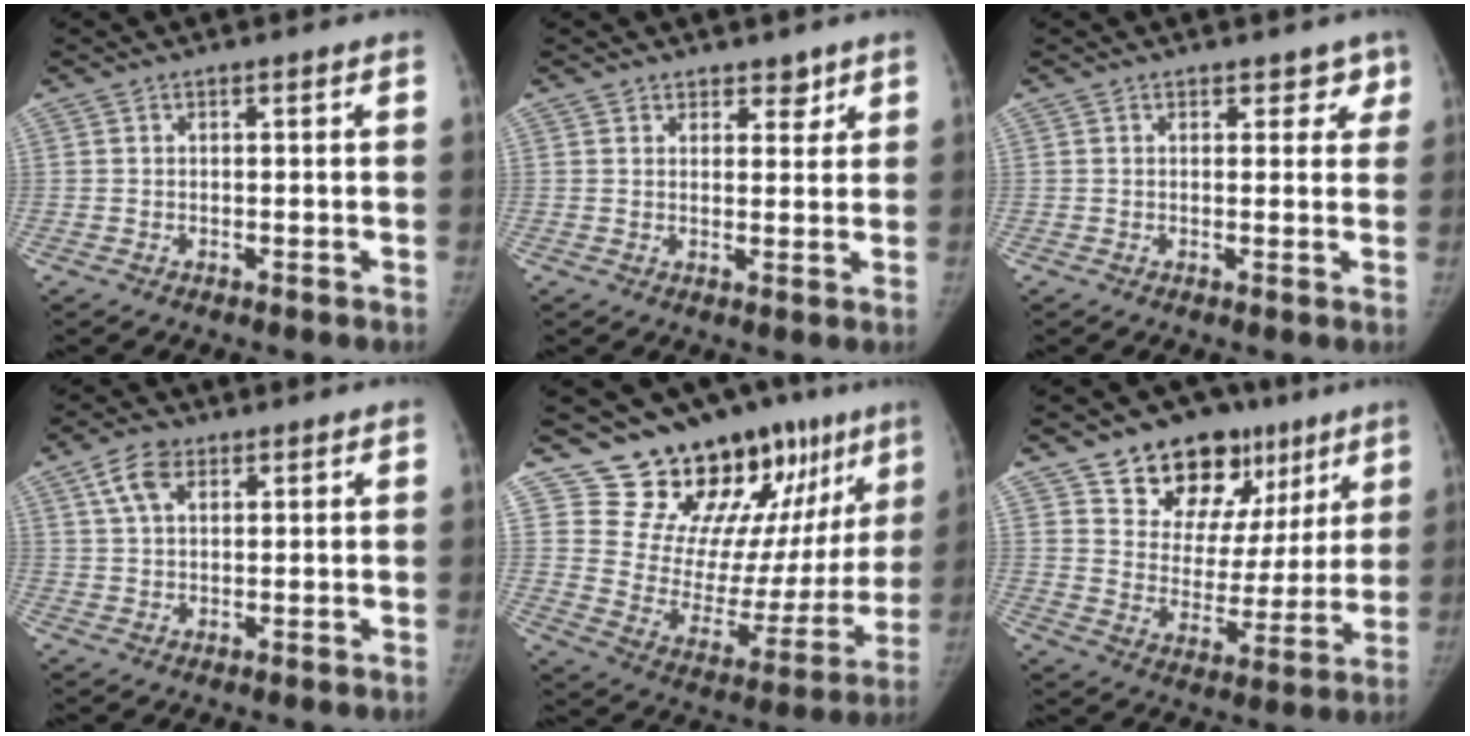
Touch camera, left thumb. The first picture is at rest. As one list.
[{"total": 3.1, "force": [2.3, 1.9, 0.6], "torque": [0.025, -0.013, 0.034]}, {"total": 3.1, "force": [2.0, 2.1, 0.9], "torque": [0.030, -0.007, 0.019]}, {"total": 5.6, "force": [2.7, 3.4, 3.5], "torque": [-0.052, 0.002, 0.051]}, {"total": 20.8, "force": [15.6, 8.8, 10.6], "torque": [-0.083, -0.109, 0.236]}, {"total": 19.4, "force": [11.7, 12.6, 8.9], "torque": [-0.061, -0.029, 0.184]}]